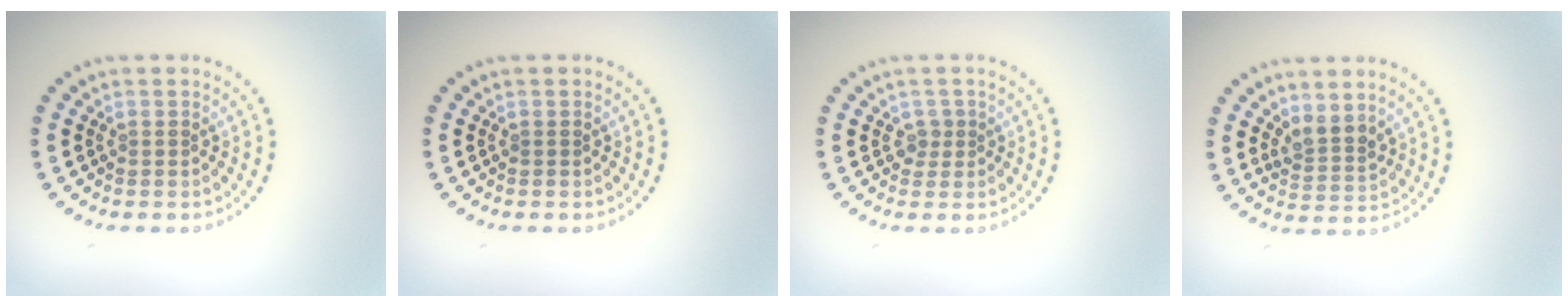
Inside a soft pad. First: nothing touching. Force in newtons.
{"total": 0.0}
{"total": 1.2, "press": 1.0, "slide": 0.7}
{"total": 2.3, "press": 1.9, "slide": 1.3}